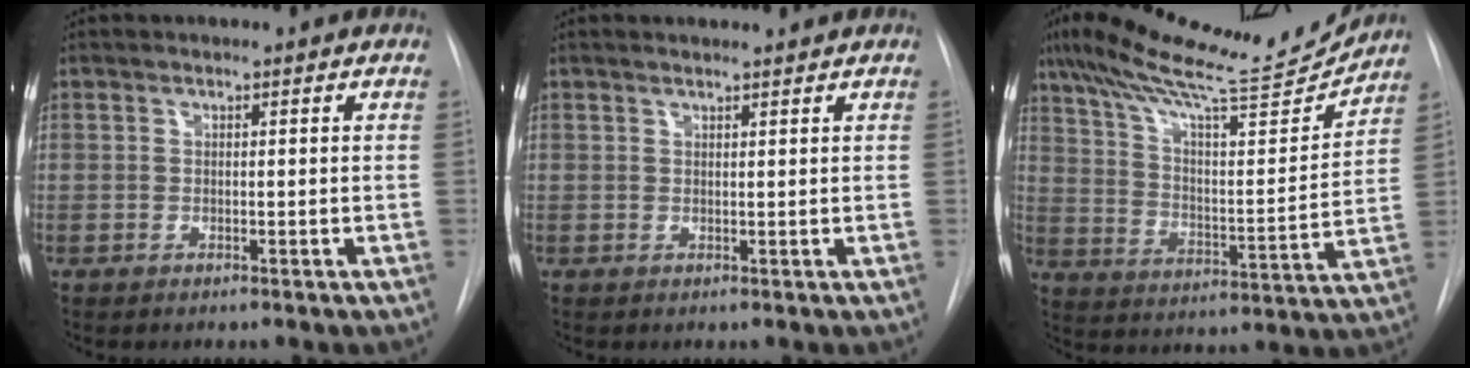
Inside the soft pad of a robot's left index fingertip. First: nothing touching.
{"total": 2.5, "force": [2.4, 0.0, 0.6], "torque": [-0.011, 0.011, 0.033]}
{"total": 20.4, "force": [18.2, 1.5, 9.0], "torque": [-0.158, -0.013, 0.277]}